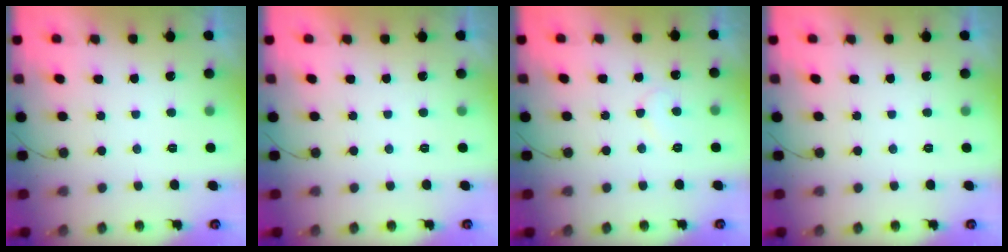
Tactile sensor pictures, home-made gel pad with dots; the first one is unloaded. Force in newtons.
{"total": 1.7, "press": 1.7, "slide": 0.0}
{"total": 6.8, "press": 6.8, "slide": 0.4}
{"total": 0.0}